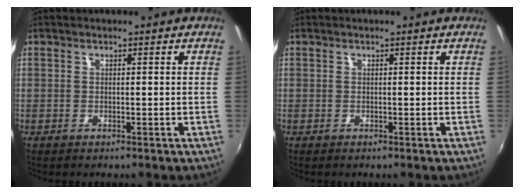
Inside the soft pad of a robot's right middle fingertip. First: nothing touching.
{"total": 0.0}